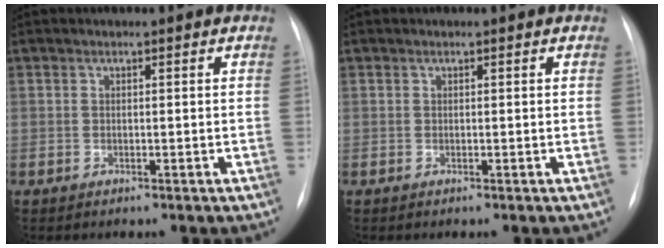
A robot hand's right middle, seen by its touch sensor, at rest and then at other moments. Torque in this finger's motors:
{"motor_torque": [0.34, -0.05, 0.10, 0.01]}